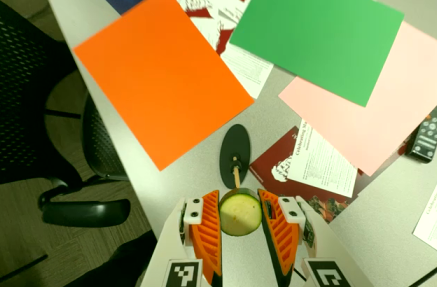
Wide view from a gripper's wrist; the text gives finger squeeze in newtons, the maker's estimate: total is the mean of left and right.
{"total": 10.1, "left": 10.3, "right": 9.9}